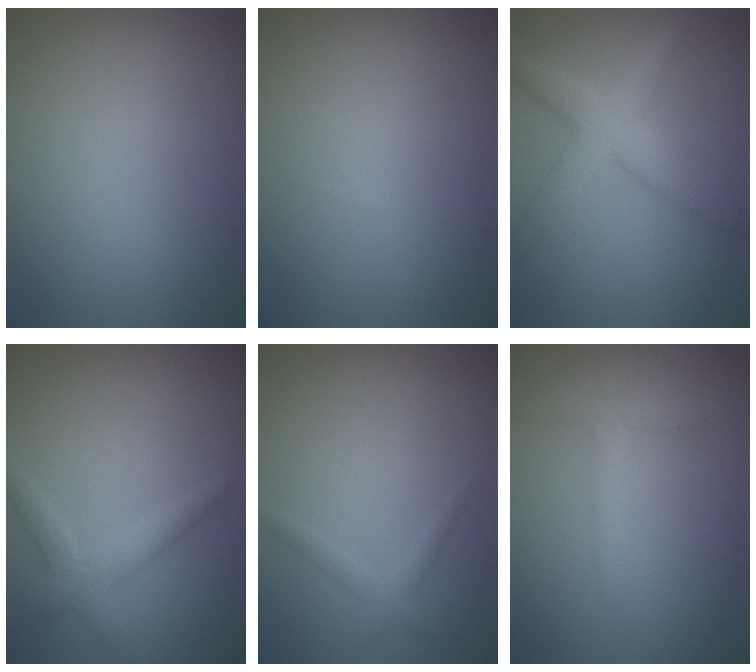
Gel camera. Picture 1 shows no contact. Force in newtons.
{"total": 0.0}
{"total": 4.5, "press": 4.5, "slide": 0.0}
{"total": 2.8, "press": 2.8, "slide": 0.1}
{"total": 1.5, "press": 1.5, "slide": 0.1}
{"total": 1.7, "press": 1.7, "slide": 0.1}